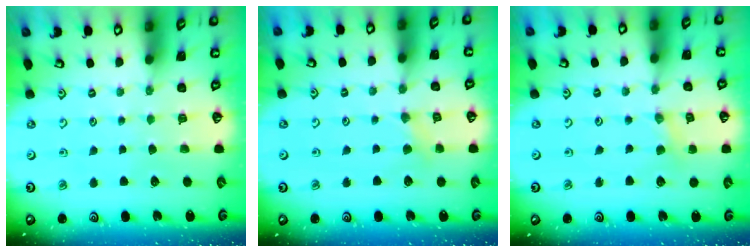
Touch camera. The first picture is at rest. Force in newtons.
{"total": 2.8, "press": 2.8, "slide": 0.4}
{"total": 2.3, "press": 2.3, "slide": 0.3}